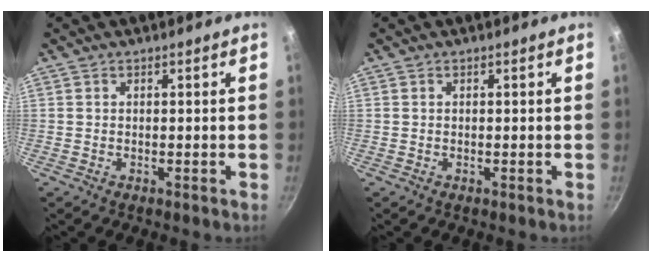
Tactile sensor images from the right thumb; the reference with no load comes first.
{"total": 0.0}